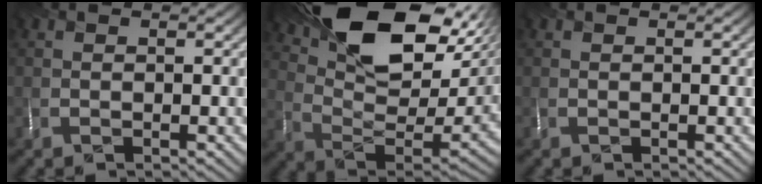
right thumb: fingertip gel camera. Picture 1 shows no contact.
{"total": 18.8, "force": [10.4, 8.6, 13.0], "torque": [-0.236, 0.014, 0.183]}
{"total": 0.0}